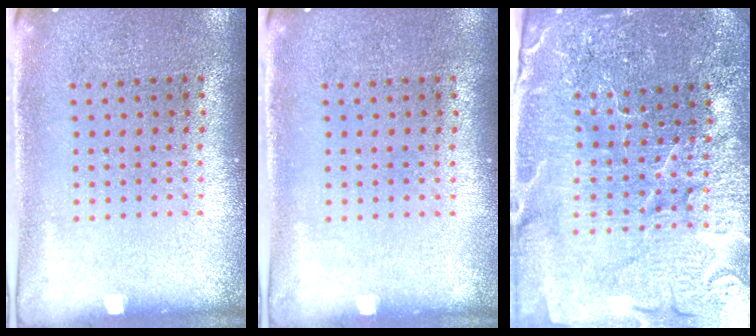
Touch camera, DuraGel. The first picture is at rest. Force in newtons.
{"total": 0.0}
{"total": 5.3, "press": 4.9, "slide": 2.1}